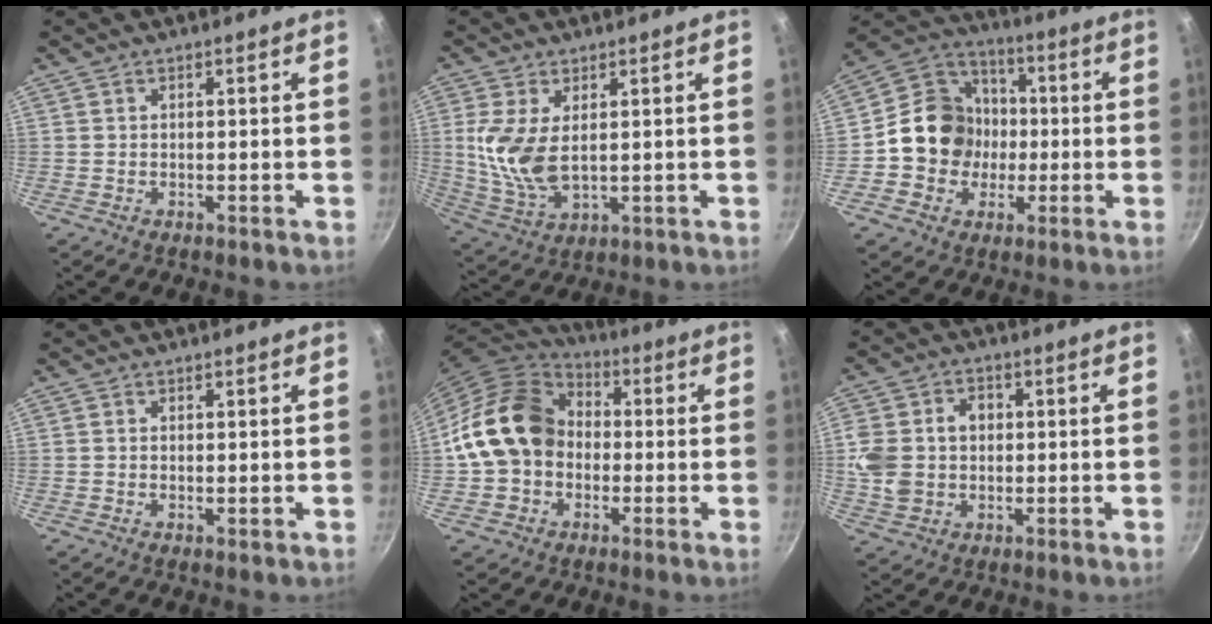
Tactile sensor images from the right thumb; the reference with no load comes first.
{"total": 10.2, "force": [1.8, 5.5, 8.4], "torque": [-0.172, -0.014, 0.046]}
{"total": 14.3, "force": [-1.3, 12.8, 6.3], "torque": [-0.075, 0.033, -0.037]}
{"total": 0.5, "force": [0.1, 0.2, 0.5], "torque": [-0.007, -0.004, 0.000]}
{"total": 16.5, "force": [-0.3, 13.3, 9.7], "torque": [-0.145, 0.038, -0.014]}
{"total": 10.7, "force": [0.6, 8.8, 6.2], "torque": [-0.104, 0.010, 0.005]}